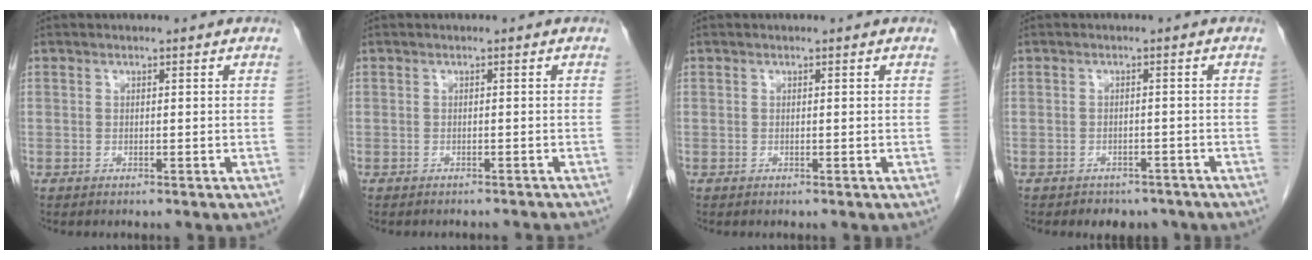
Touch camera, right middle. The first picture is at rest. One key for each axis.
{"total": 4.2, "fx": -3.9, "fy": 0.9, "fz": 1.2, "tx": -0.018, "ty": -0.008, "tz": -0.042}
{"total": 0.0}
{"total": 4.6, "fx": -3.8, "fy": 2.5, "fz": 0.8, "tx": -0.009, "ty": 0.007, "tz": -0.045}